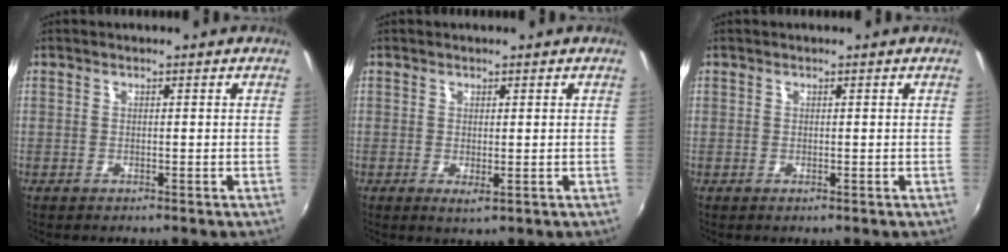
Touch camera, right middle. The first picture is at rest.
{"total": 1.5, "force": [0.2, 0.3, 1.5], "torque": [-0.025, -0.004, 0.004]}
{"total": 0.0}